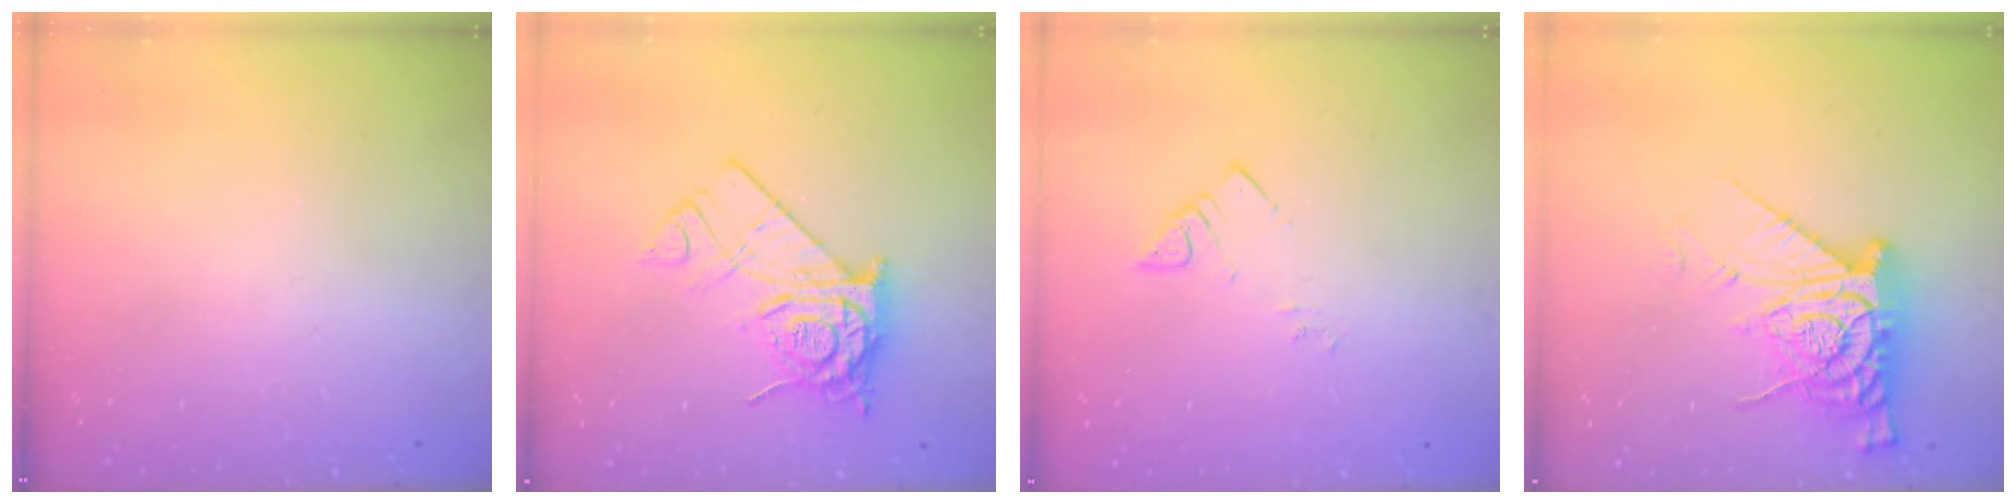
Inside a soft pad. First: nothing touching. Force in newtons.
{"total": 14.2, "press": 14.1, "slide": 1.1}
{"total": 3.7, "press": 3.7, "slide": 0.4}
{"total": 13.0, "press": 12.9, "slide": 1.0}